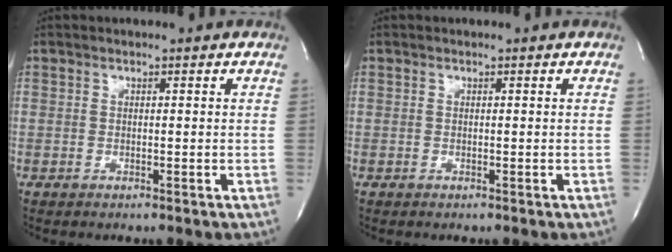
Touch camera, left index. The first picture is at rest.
{"total": 0.0}